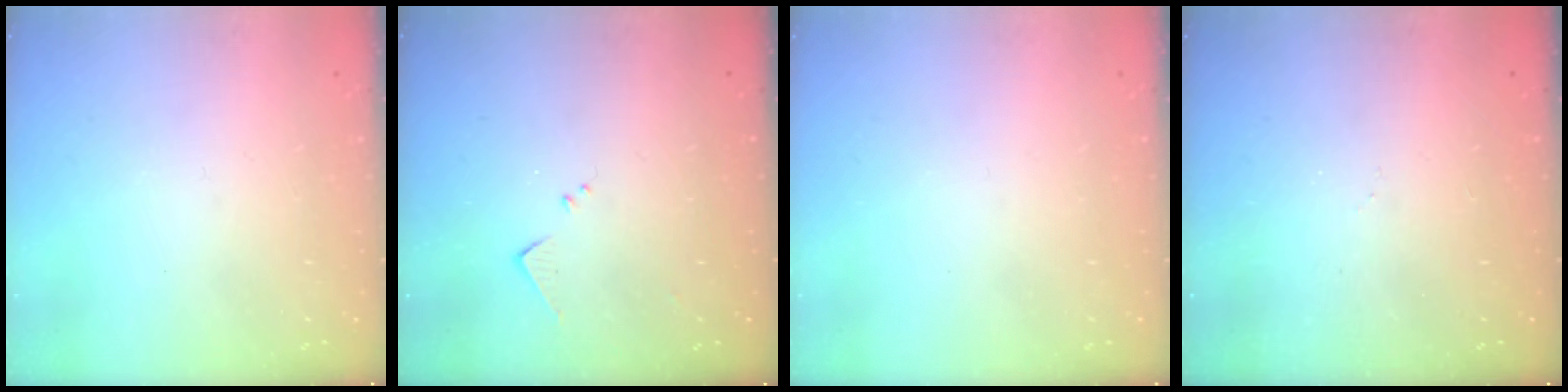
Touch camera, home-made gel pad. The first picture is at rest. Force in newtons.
{"total": 5.9, "press": 5.8, "slide": 0.7}
{"total": 0.0}
{"total": 6.2, "press": 6.2, "slide": 0.7}